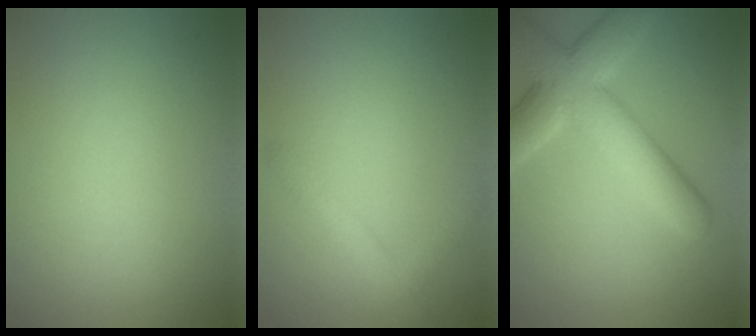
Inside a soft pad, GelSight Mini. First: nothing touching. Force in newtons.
{"total": 2.2, "press": 2.2, "slide": 0.0}
{"total": 7.9, "press": 7.8, "slide": 0.6}